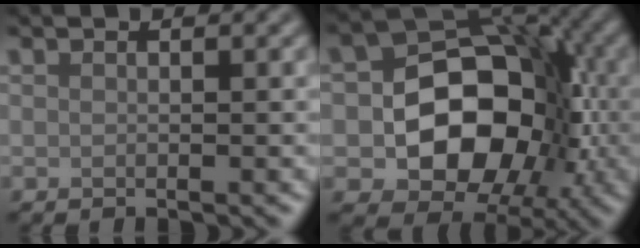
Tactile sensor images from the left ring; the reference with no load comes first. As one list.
[{"total": 12.3, "force": [-2.3, 8.9, 8.1], "torque": [-0.088, 0.006, -0.049]}]